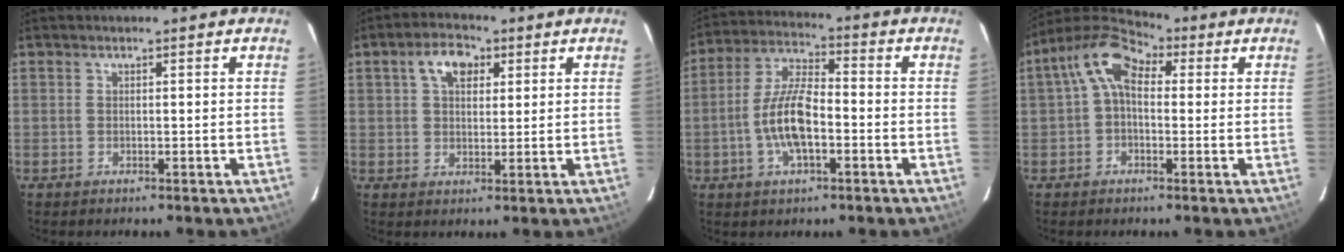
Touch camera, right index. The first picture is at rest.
{"total": 6.1, "force": [2.5, 3.8, 4.0], "torque": [-0.068, 0.022, 0.044]}
{"total": 10.8, "force": [-2.9, 4.2, 9.5], "torque": [-0.196, 0.008, -0.054]}
{"total": 8.6, "force": [1.4, 5.6, 6.4], "torque": [-0.121, 0.034, 0.014]}